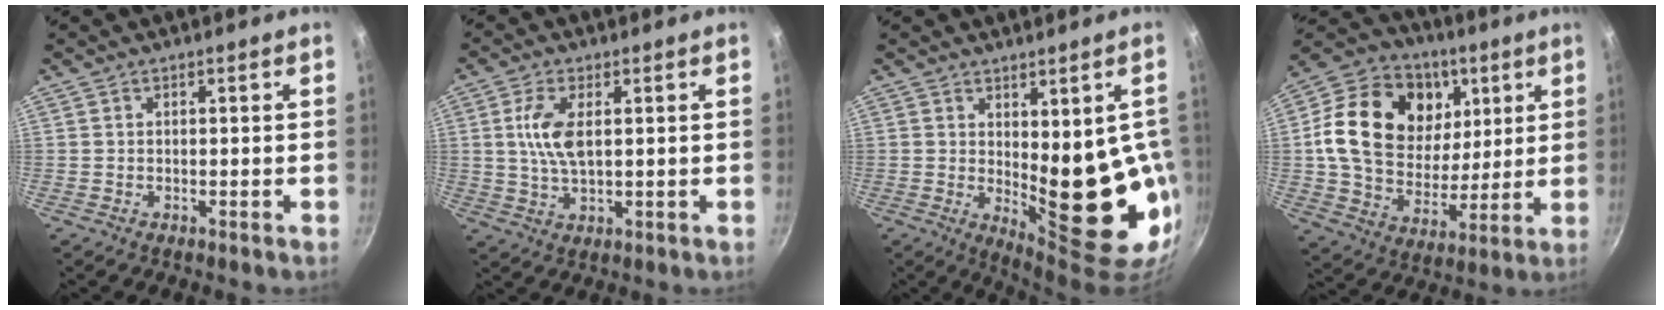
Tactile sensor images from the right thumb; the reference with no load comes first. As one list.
[{"total": 7.1, "force": [1.4, 3.2, 6.2], "torque": [-0.124, 0.001, 0.027]}, {"total": 17.1, "force": [-0.7, 7.0, 15.5], "torque": [-0.165, -0.028, 0.014]}, {"total": 24.7, "force": [6.9, 18.0, 15.4], "torque": [-0.250, -0.013, 0.114]}]